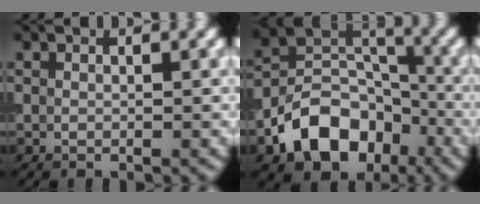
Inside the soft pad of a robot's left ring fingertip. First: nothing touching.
{"total": 8.6, "force": [-4.6, 5.9, 4.3], "torque": [-0.072, -0.002, -0.084]}